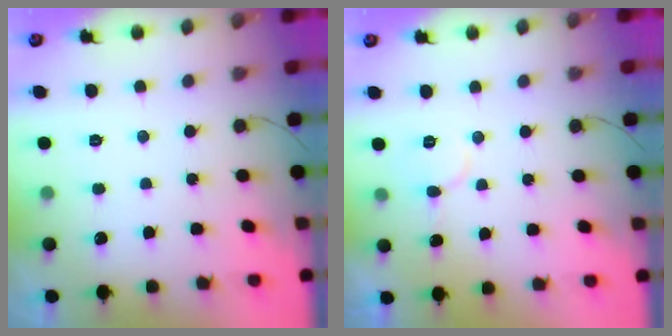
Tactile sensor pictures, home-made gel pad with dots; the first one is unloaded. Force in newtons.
{"total": 6.0, "press": 6.0, "slide": 0.4}